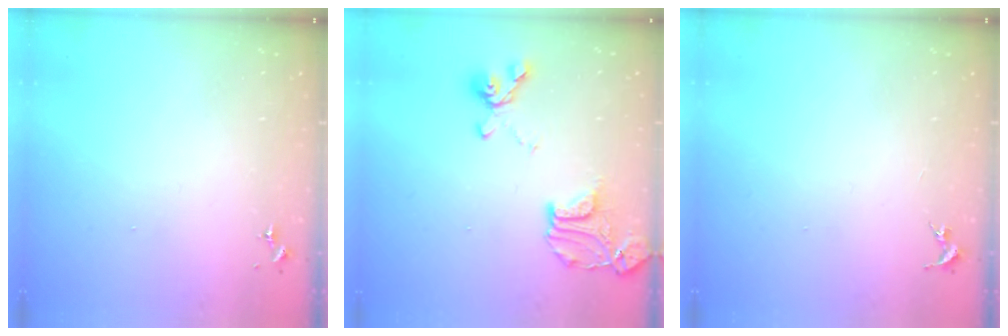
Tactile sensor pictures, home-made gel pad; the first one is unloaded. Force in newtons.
{"total": 17.9, "press": 17.8, "slide": 1.9}
{"total": 0.0}